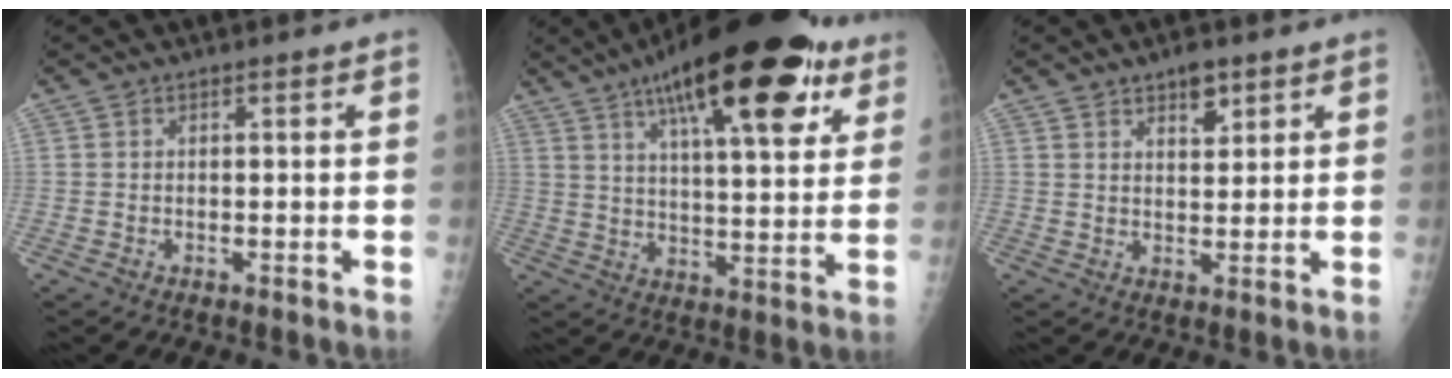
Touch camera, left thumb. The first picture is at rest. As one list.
[{"total": 24.5, "force": [13.5, 7.7, 18.9], "torque": [-0.263, -0.025, 0.203]}, {"total": 4.1, "force": [2.8, 1.8, 2.4], "torque": [-0.019, -0.018, 0.045]}]